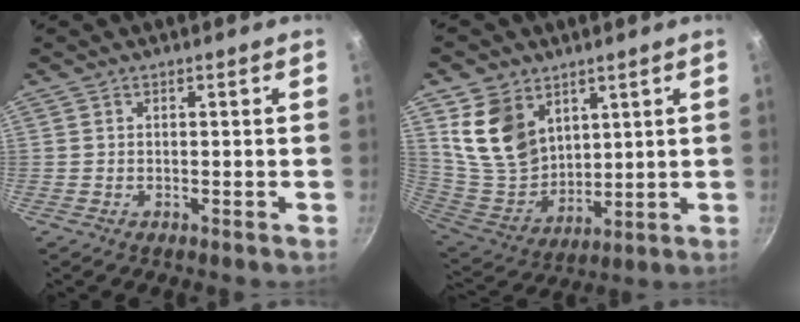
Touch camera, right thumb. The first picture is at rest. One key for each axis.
{"total": 14.2, "fx": 7.0, "fy": 10.2, "fz": 7.1, "tx": -0.106, "ty": -0.043, "tz": 0.152}